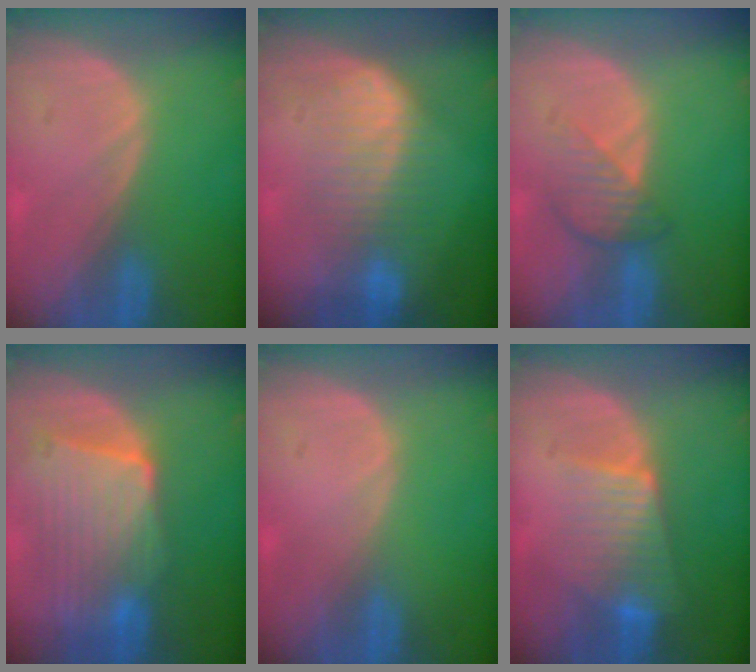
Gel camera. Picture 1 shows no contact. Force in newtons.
{"total": 6.9, "press": 6.8, "slide": 1.1}
{"total": 4.3, "press": 3.8, "slide": 1.9}
{"total": 9.7, "press": 8.8, "slide": 4.1}
{"total": 0.0}
{"total": 6.9, "press": 6.2, "slide": 2.9}